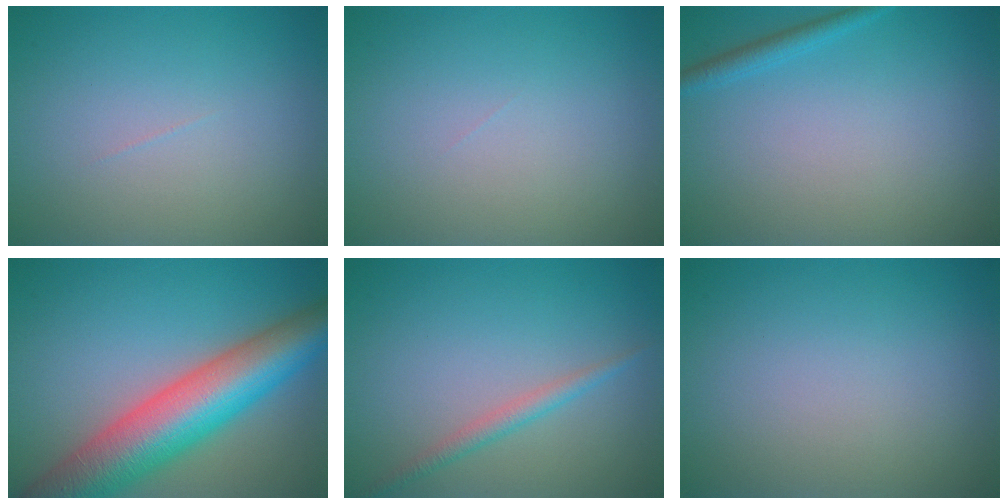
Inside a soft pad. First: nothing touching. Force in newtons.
{"total": 0.0}
{"total": 1.5, "press": 1.5, "slide": 0.1}
{"total": 11.3, "press": 11.2, "slide": 0.5}
{"total": 1.6, "press": 1.6, "slide": 0.1}
{"total": 0.0}